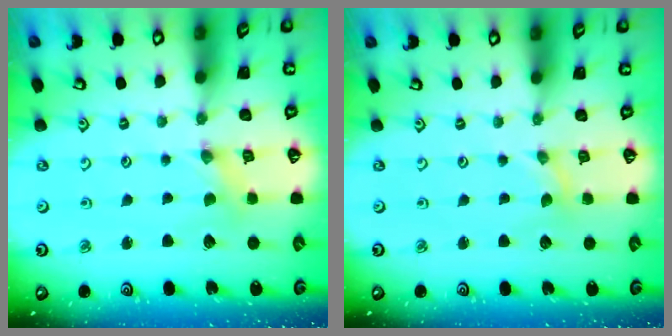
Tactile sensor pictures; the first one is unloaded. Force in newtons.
{"total": 0.0}